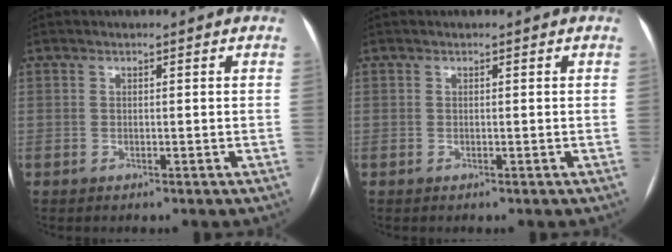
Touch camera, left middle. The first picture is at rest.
{"total": 0.0}